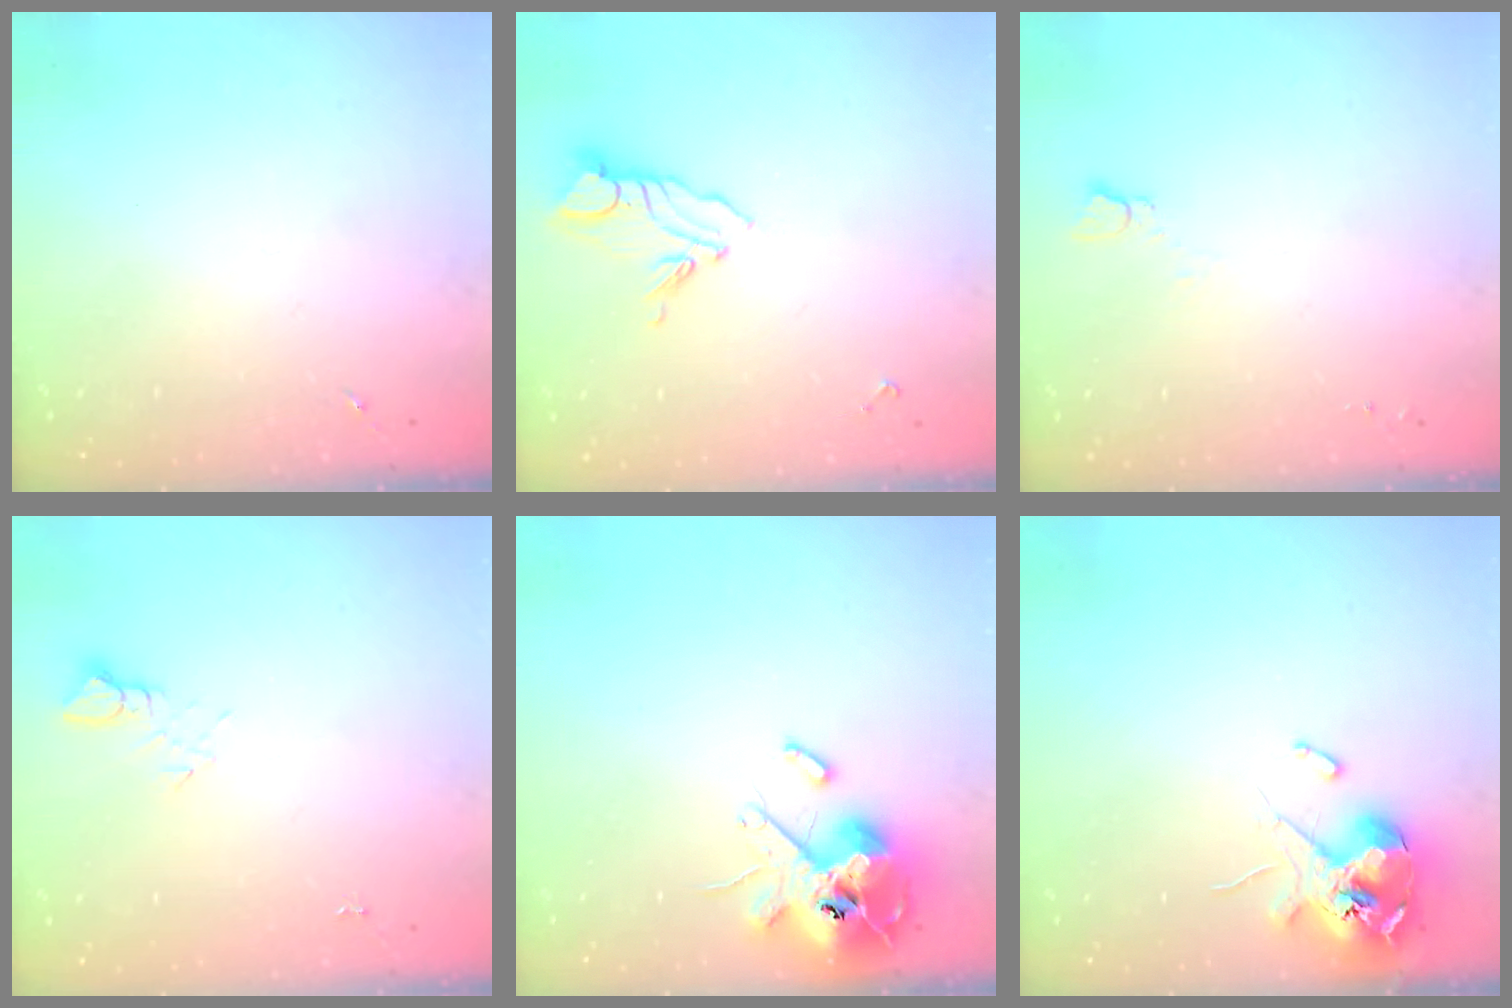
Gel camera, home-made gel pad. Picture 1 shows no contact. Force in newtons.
{"total": 8.5, "press": 8.4, "slide": 0.9}
{"total": 2.7, "press": 2.7, "slide": 0.3}
{"total": 4.2, "press": 4.2, "slide": 0.4}
{"total": 14.3, "press": 14.0, "slide": 2.5}
{"total": 12.4, "press": 12.3, "slide": 1.8}